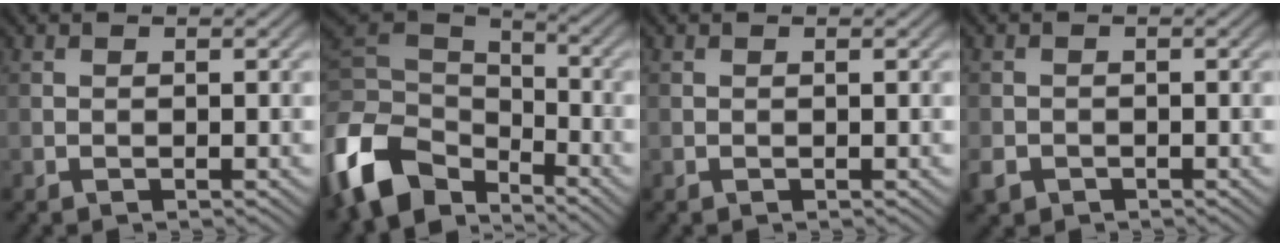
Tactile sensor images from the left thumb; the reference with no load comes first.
{"total": 11.3, "force": [-5.2, 7.7, 6.3], "torque": [-0.172, -0.008, -0.111]}
{"total": 0.0}
{"total": 2.3, "force": [-1.1, 1.8, 0.8], "torque": [-0.022, -0.009, -0.028]}